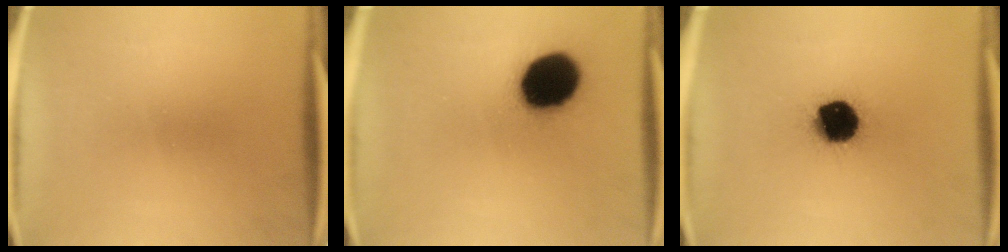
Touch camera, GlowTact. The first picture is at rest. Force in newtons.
{"total": 18.9}
{"total": 16.1}